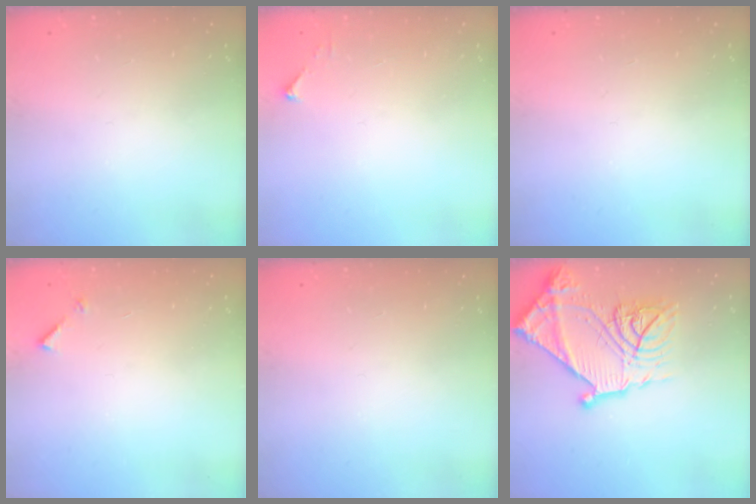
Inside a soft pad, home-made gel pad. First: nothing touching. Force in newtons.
{"total": 2.5, "press": 2.5, "slide": 0.3}
{"total": 0.0}
{"total": 5.0, "press": 4.9, "slide": 0.5}
{"total": 0.0}
{"total": 23.5, "press": 23.4, "slide": 1.6}